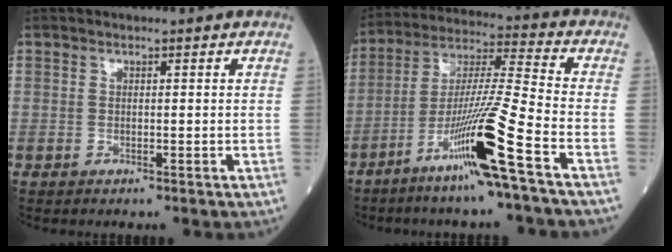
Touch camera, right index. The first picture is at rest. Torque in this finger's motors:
{"motor_torque": [1.57, -0.57, 0.95, 0.21]}